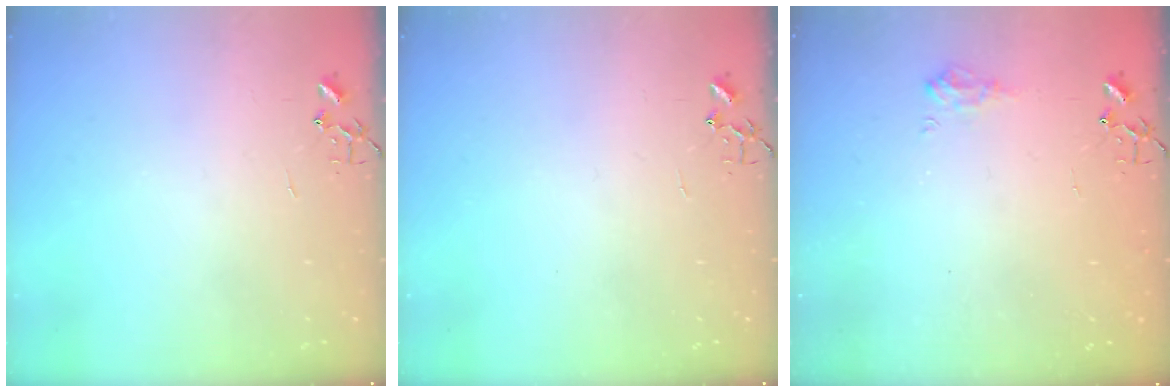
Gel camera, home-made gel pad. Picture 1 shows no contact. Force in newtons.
{"total": 0.0}
{"total": 8.7, "press": 8.6, "slide": 0.6}